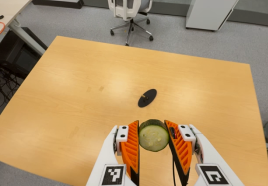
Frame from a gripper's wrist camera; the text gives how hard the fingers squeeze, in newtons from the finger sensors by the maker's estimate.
{"total": 9.2, "left": 7.9, "right": 10.6}